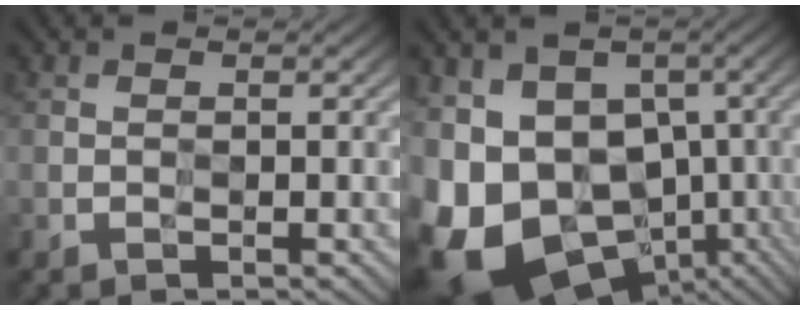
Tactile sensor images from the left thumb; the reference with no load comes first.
{"total": 17.8, "force": [-5.9, 13.2, 10.4], "torque": [-0.221, -0.015, -0.070]}